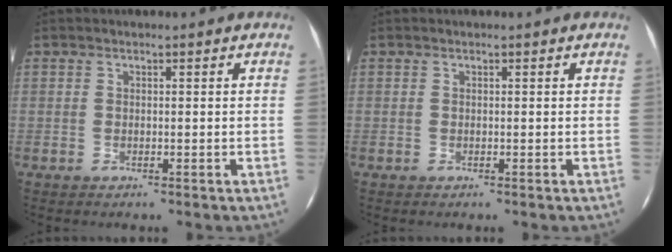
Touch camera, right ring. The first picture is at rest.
{"total": 0.0}